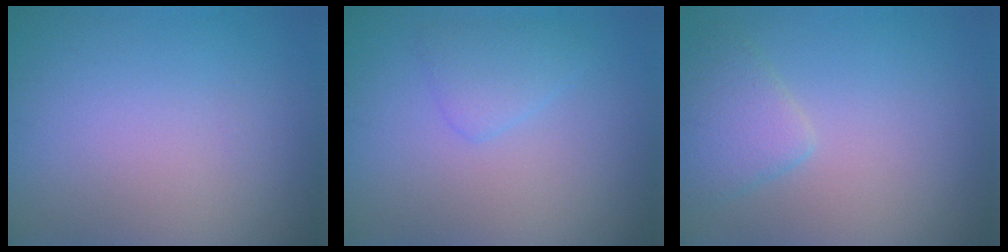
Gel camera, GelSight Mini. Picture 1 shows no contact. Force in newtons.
{"total": 1.8, "press": 1.8, "slide": 0.2}
{"total": 2.7, "press": 2.7, "slide": 0.3}